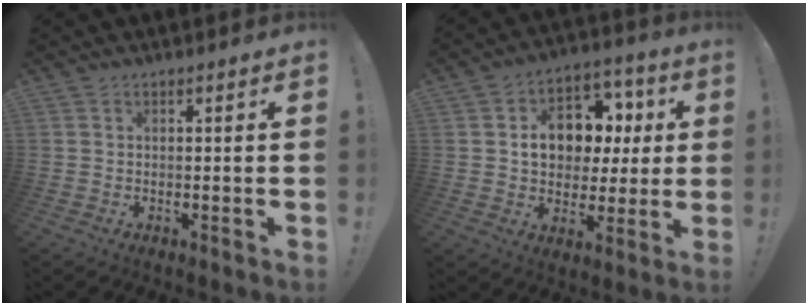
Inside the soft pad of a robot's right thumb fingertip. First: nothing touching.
{"total": 13.0, "force": [2.5, 10.3, 7.6], "torque": [-0.101, -0.009, 0.053]}